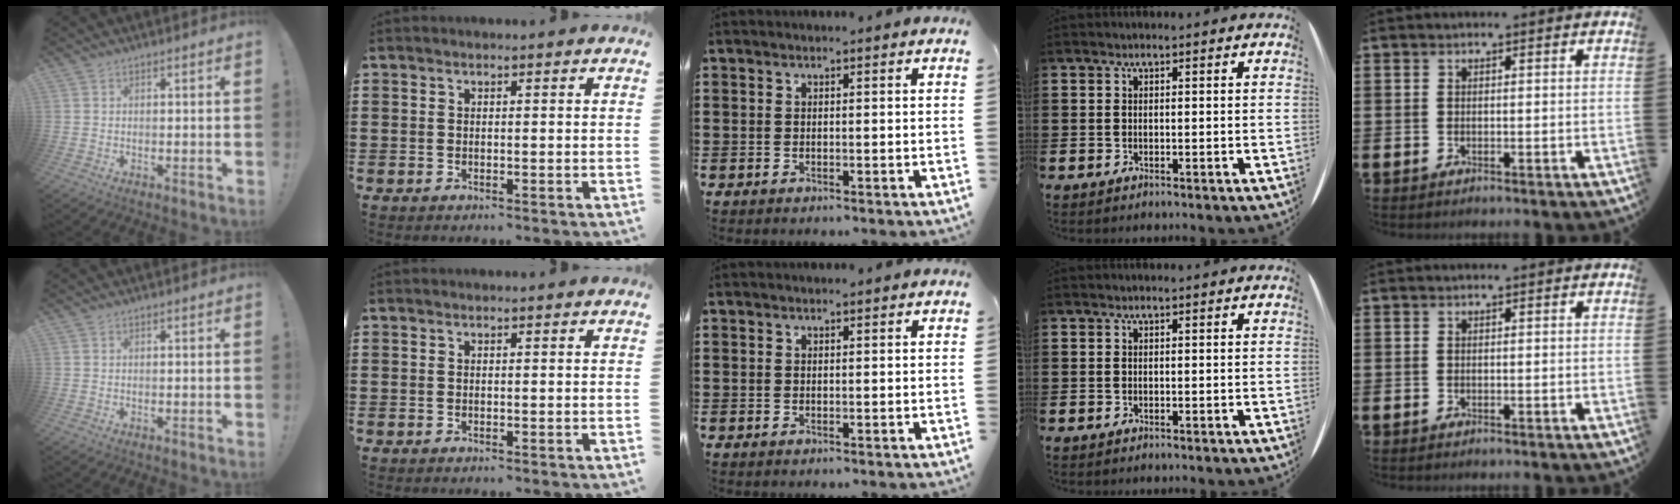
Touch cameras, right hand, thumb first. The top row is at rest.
{}